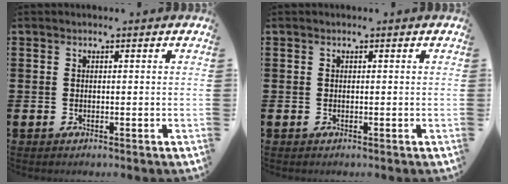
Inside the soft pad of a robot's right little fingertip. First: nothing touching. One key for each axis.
{"total": 0.0}